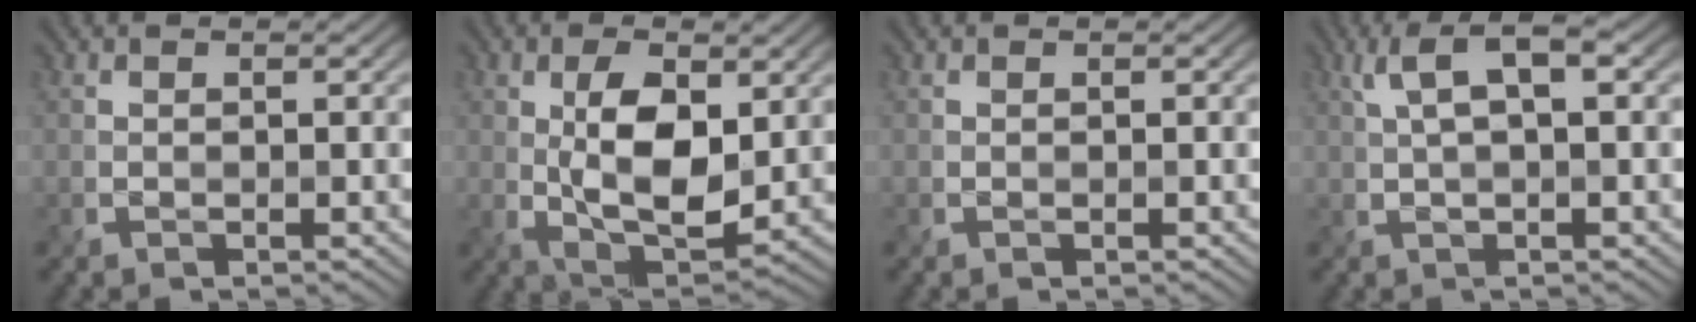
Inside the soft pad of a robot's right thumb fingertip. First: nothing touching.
{"total": 8.9, "force": [1.3, 4.4, 7.6], "torque": [-0.144, -0.002, 0.024]}
{"total": 0.0}
{"total": 5.2, "force": [1.7, 1.6, 4.7], "torque": [-0.095, 0.012, 0.029]}